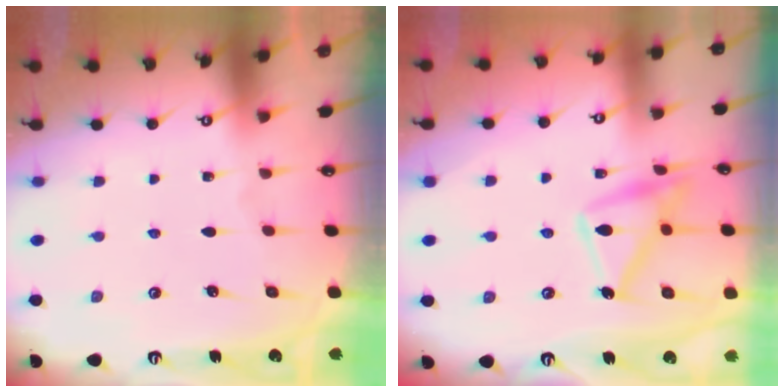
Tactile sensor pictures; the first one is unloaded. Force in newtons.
{"total": 15.1, "press": 15.0, "slide": 1.0}